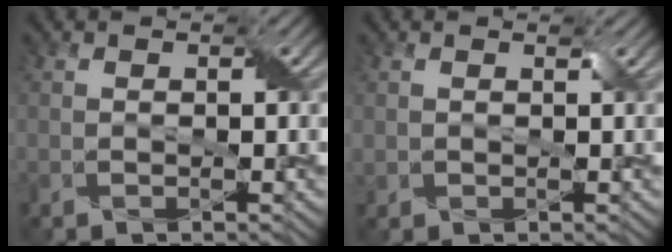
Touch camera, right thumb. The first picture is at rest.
{"total": 1.0, "force": [0.7, 0.7, 0.1], "torque": [-0.009, -0.001, 0.015]}